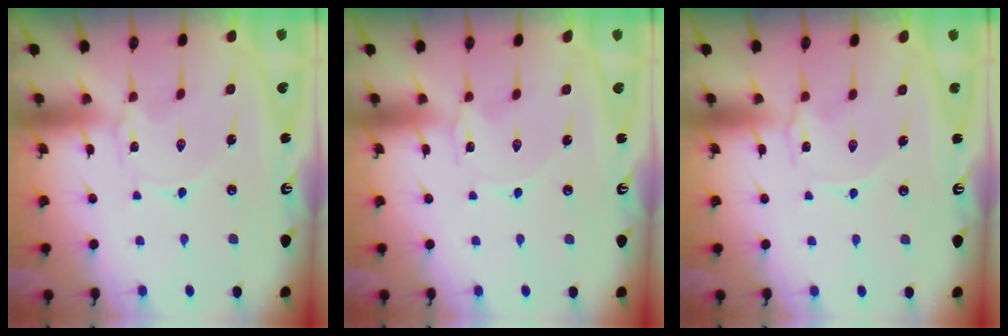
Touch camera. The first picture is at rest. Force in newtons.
{"total": 0.0}
{"total": 1.0, "press": 1.0, "slide": 0.1}